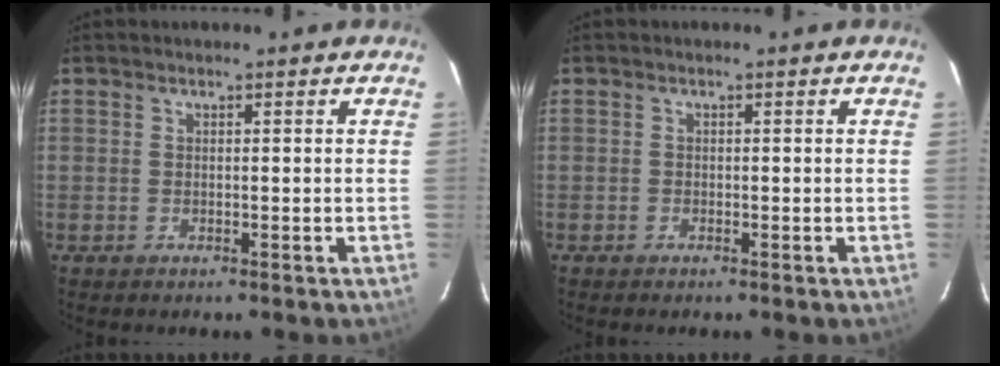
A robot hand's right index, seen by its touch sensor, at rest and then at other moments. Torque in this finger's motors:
{"motor_torque": [-0.01, 0.02, 0.08, 0.00]}